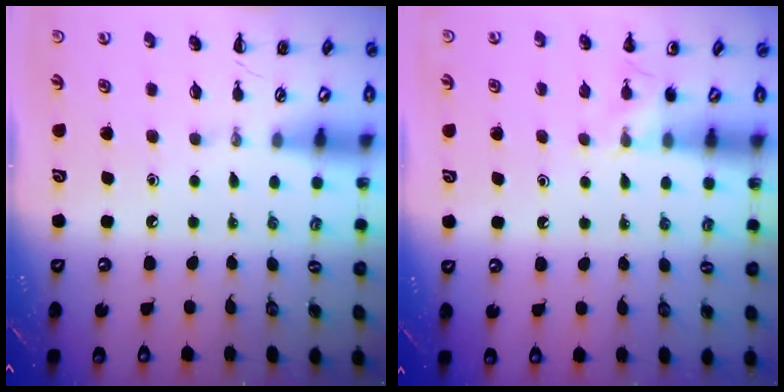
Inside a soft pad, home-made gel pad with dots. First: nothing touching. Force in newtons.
{"total": 5.5, "press": 5.1, "slide": 2.0}